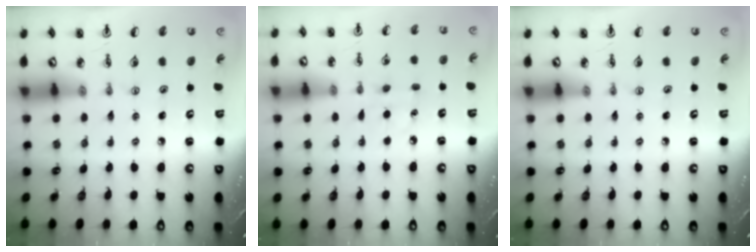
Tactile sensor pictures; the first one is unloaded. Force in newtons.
{"total": 4.5, "press": 4.4, "slide": 0.6}
{"total": 0.0}